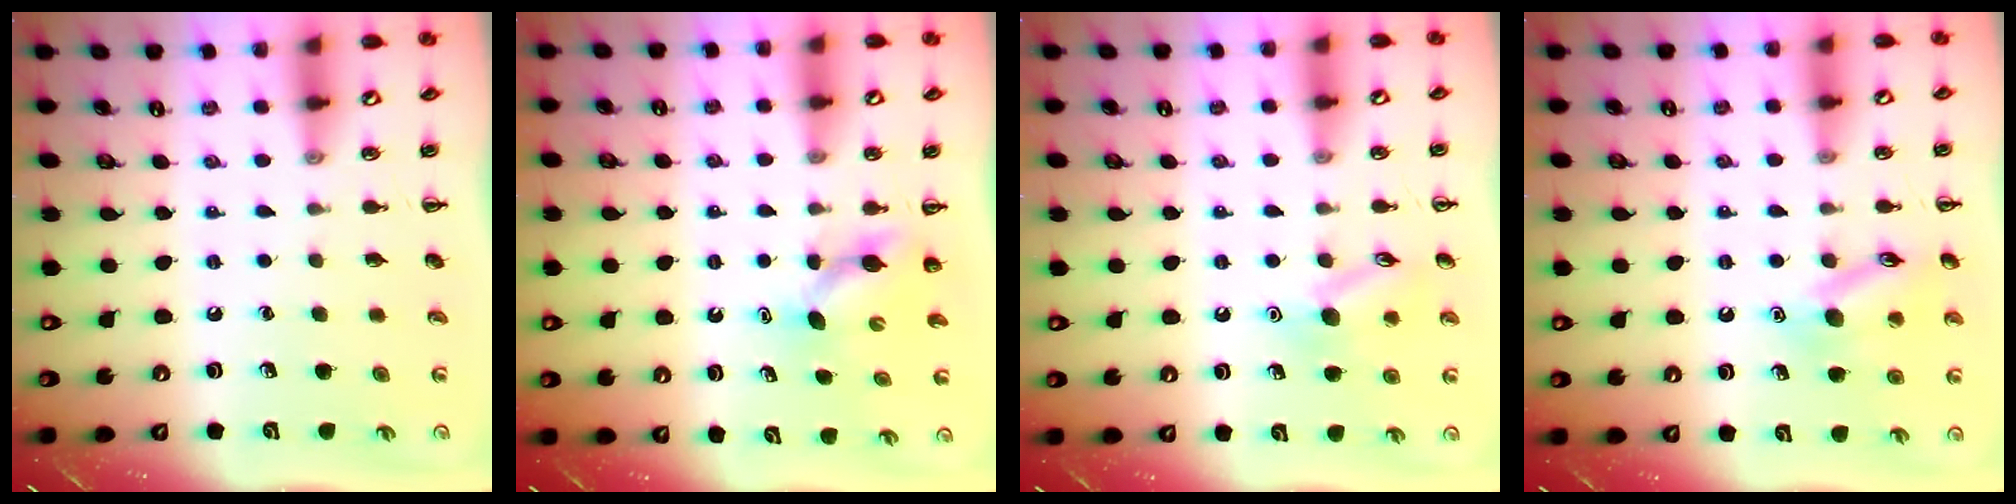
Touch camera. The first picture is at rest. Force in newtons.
{"total": 4.0, "press": 3.9, "slide": 1.1}
{"total": 10.5, "press": 10.4, "slide": 0.9}
{"total": 12.6, "press": 12.6, "slide": 0.7}